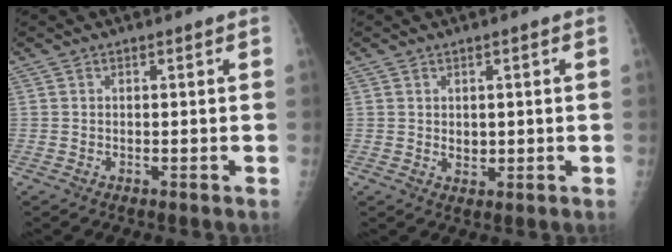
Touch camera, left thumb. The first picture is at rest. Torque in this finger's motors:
{"motor_torque": [1.61, 2.15, 0.48, 0.20, -0.01]}